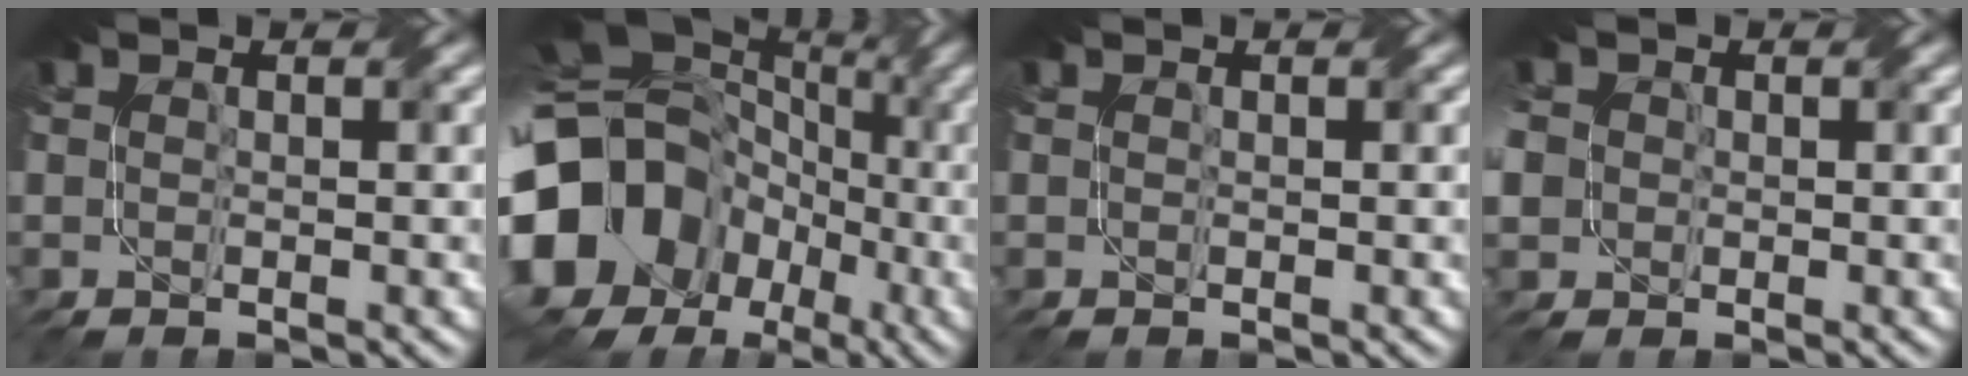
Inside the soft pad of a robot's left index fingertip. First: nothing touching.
{"total": 19.8, "force": [-4.5, 17.4, 8.3], "torque": [-0.187, -0.017, -0.106]}
{"total": 0.0}
{"total": 4.0, "force": [0.1, 3.6, 1.8], "torque": [-0.062, 0.010, 0.003]}